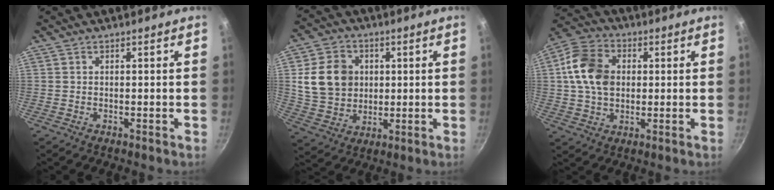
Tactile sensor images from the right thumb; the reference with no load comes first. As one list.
[{"total": 12.9, "force": [2.2, 10.7, 6.8], "torque": [-0.101, -0.002, 0.046]}, {"total": 12.6, "force": [1.6, 9.2, 8.4], "torque": [-0.136, 0.011, 0.017]}]